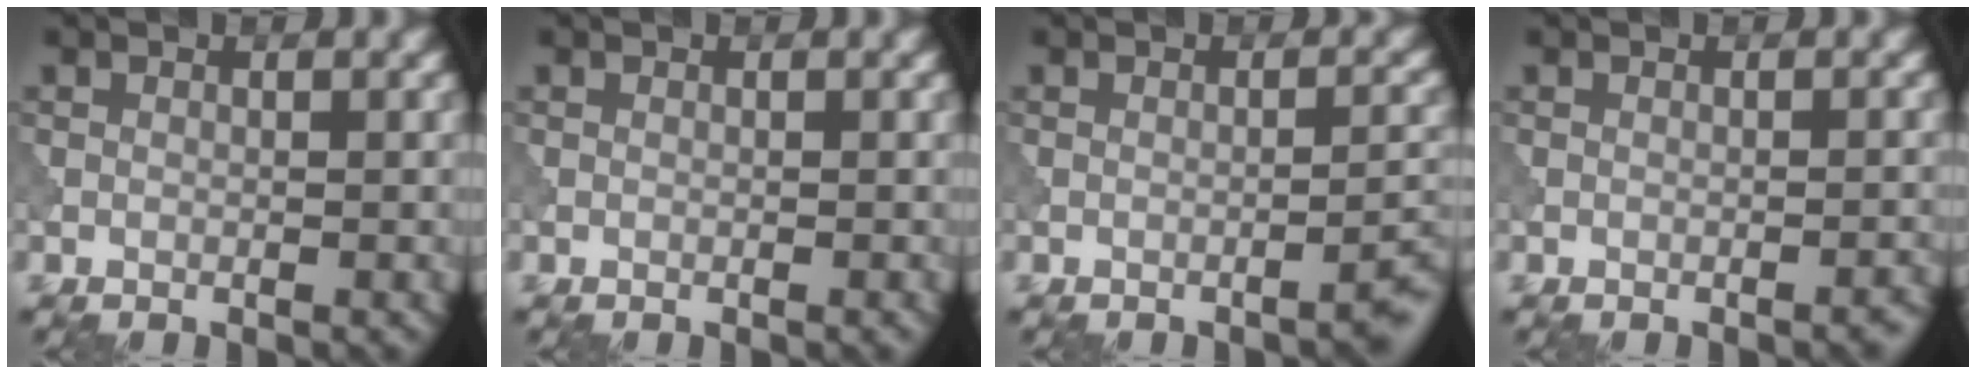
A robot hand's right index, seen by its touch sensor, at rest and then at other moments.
{"total": 0.0}
{"total": 2.0, "force": [-1.4, 0.3, 1.4], "torque": [-0.015, 0.011, -0.026]}
{"total": 0.8, "force": [-0.6, 0.2, 0.4], "torque": [-0.007, 0.002, -0.010]}